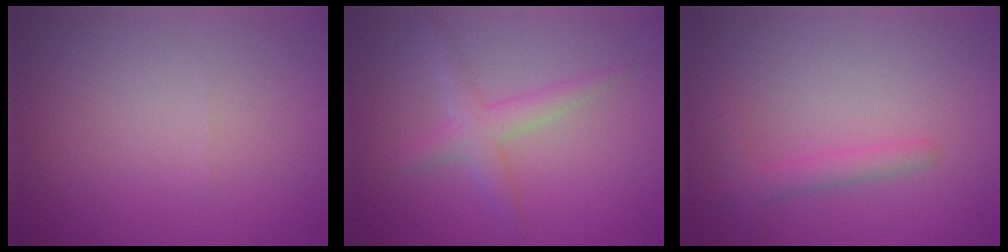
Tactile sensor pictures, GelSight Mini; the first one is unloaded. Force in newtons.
{"total": 2.5, "press": 2.5, "slide": 0.0}
{"total": 1.9, "press": 1.9, "slide": 0.1}